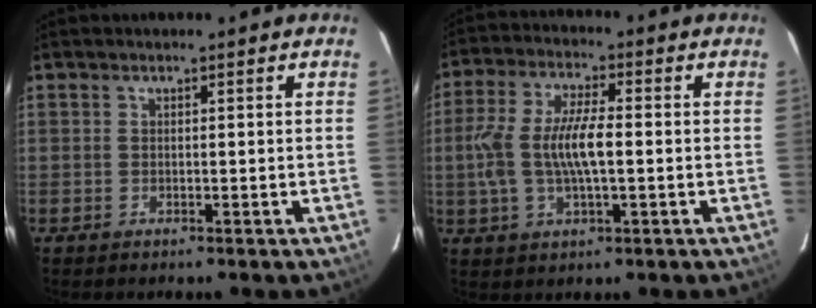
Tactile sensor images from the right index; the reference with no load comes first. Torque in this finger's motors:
{"motor_torque": [0.47, -0.14, 0.36, 0.18]}